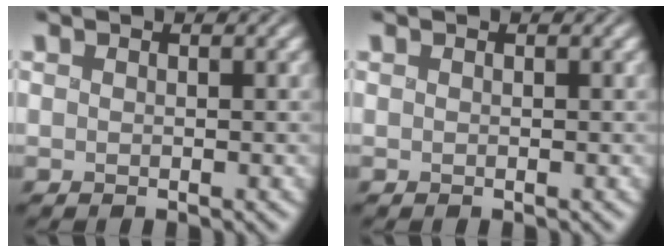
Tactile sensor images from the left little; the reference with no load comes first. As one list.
[{"total": 0.0}]